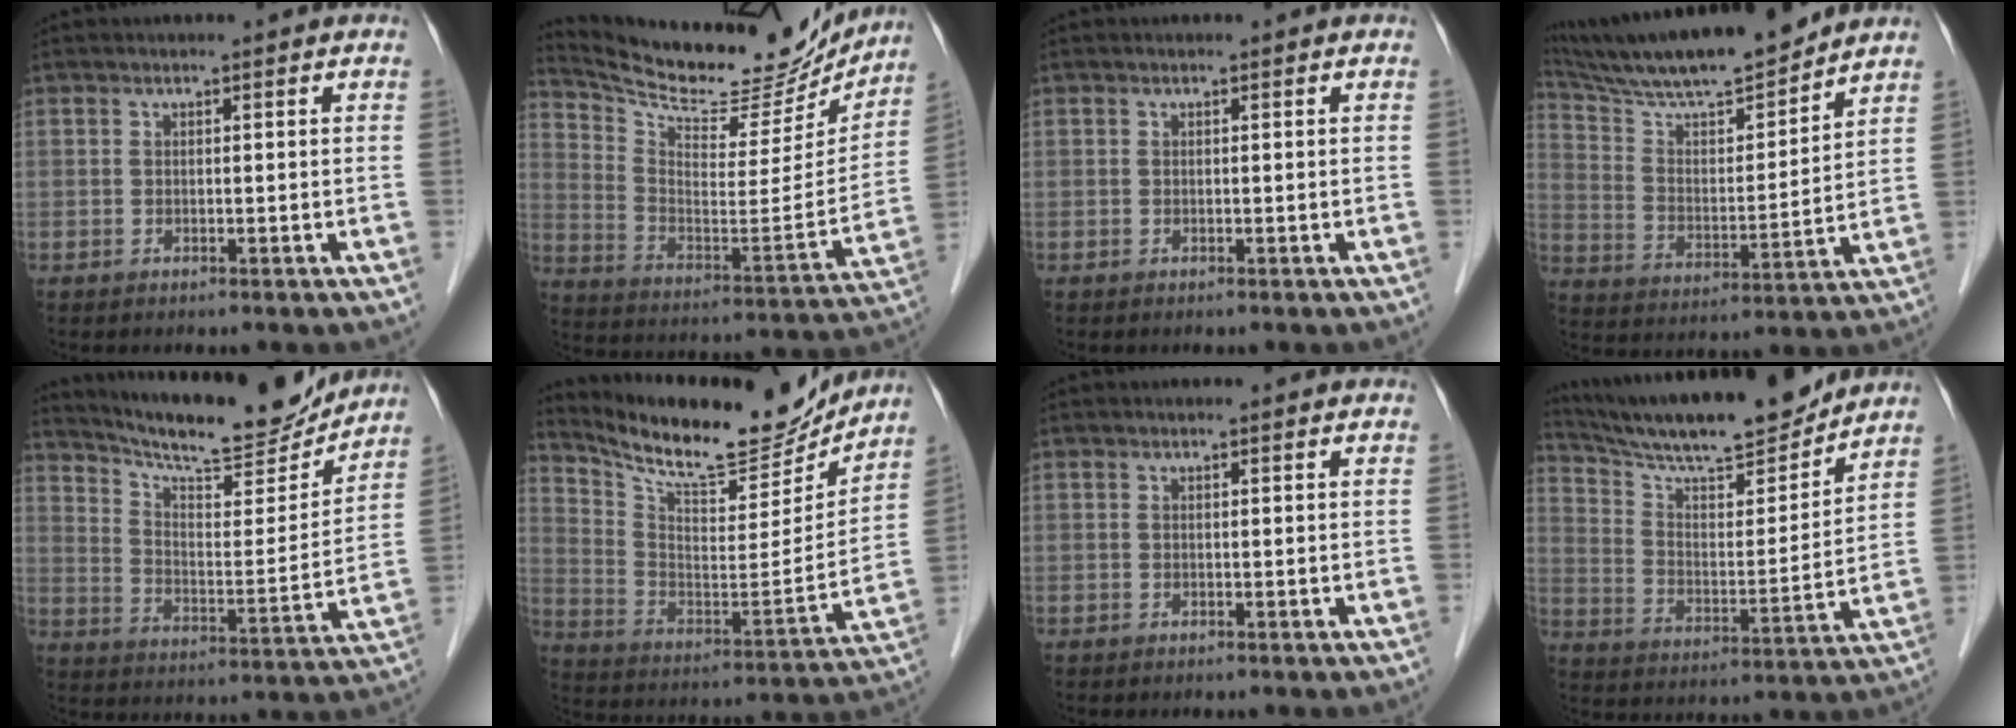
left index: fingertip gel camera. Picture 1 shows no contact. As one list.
[{"total": 21.3, "force": [19.7, 5.3, 6.1], "torque": [-0.112, -0.039, 0.293]}, {"total": 0.0}, {"total": 18.3, "force": [16.4, 1.9, 7.9], "torque": [-0.148, -0.001, 0.277]}, {"total": 18.3, "force": [17.0, 2.2, 6.5], "torque": [-0.114, -0.020, 0.251]}, {"total": 19.1, "force": [17.5, 3.8, 6.5], "torque": [-0.126, -0.027, 0.275]}, {"total": 0.0}, {"total": 19.0, "force": [17.1, 2.1, 8.1], "torque": [-0.146, -0.008, 0.275]}]